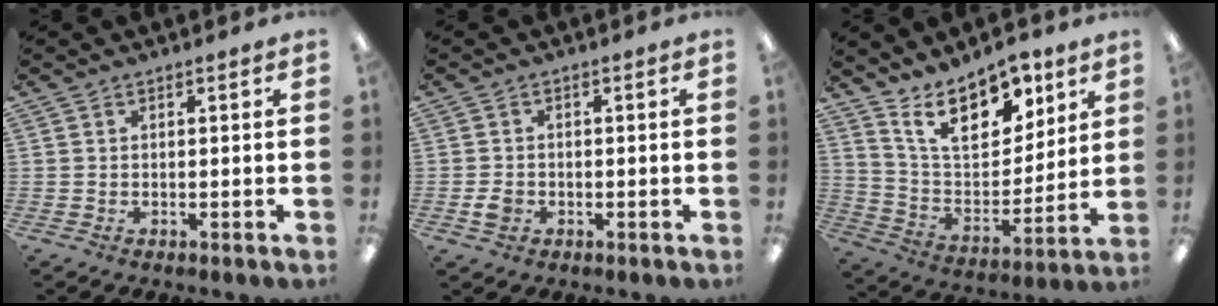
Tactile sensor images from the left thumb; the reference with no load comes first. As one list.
[{"total": 2.6, "force": [-0.8, 2.1, 1.2], "torque": [-0.019, 0.004, -0.013]}, {"total": 17.6, "force": [11.6, 8.7, 9.9], "torque": [-0.165, -0.055, 0.206]}]